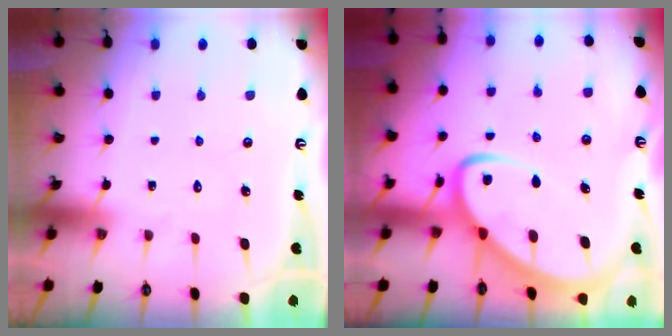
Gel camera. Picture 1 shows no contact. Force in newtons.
{"total": 7.7, "press": 7.6, "slide": 0.8}